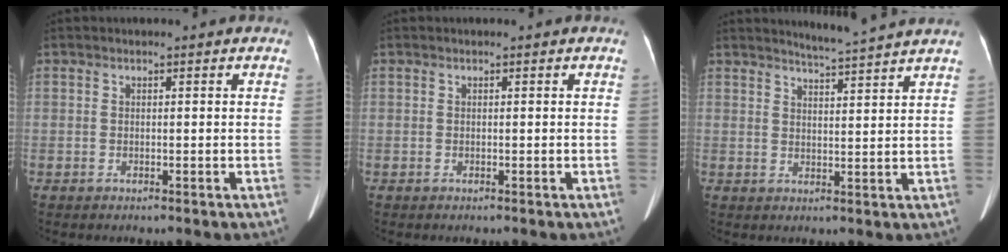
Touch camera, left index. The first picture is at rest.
{"total": 0.0}
{"total": 6.4, "force": [6.0, -1.5, 1.6], "torque": [-0.036, -0.004, 0.082]}